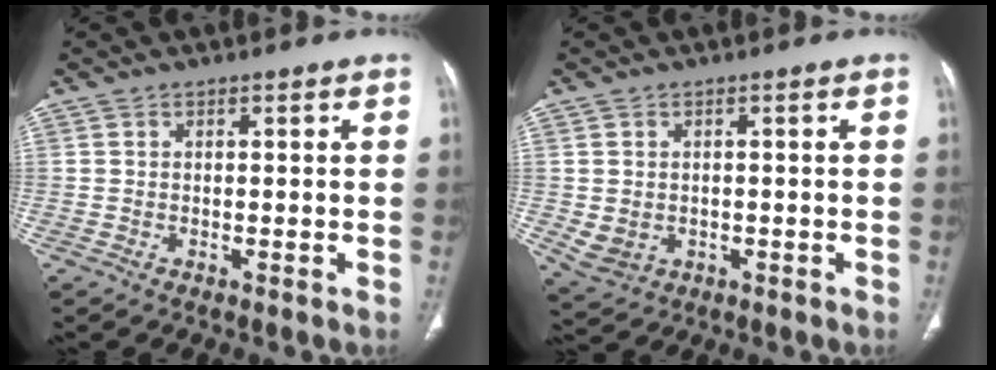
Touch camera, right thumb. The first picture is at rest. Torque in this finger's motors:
{"motor_torque": [-0.07, 0.58, 0.22, 0.61, 0.11]}